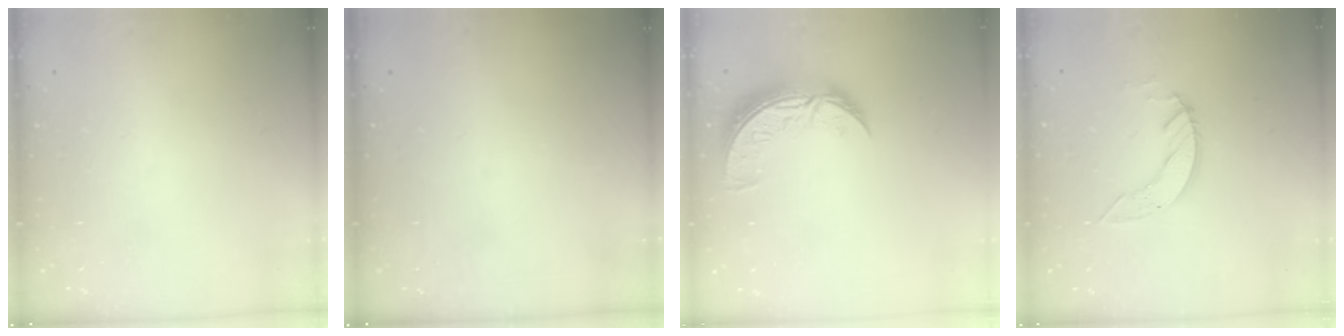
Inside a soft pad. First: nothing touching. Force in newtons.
{"total": 0.0}
{"total": 9.7, "press": 9.7, "slide": 0.8}
{"total": 5.4, "press": 5.4, "slide": 0.1}